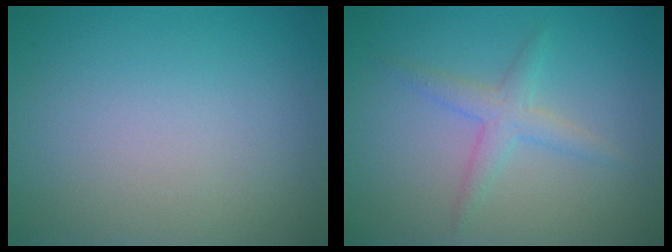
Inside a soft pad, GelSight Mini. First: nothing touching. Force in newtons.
{"total": 2.2, "press": 2.2, "slide": 0.1}